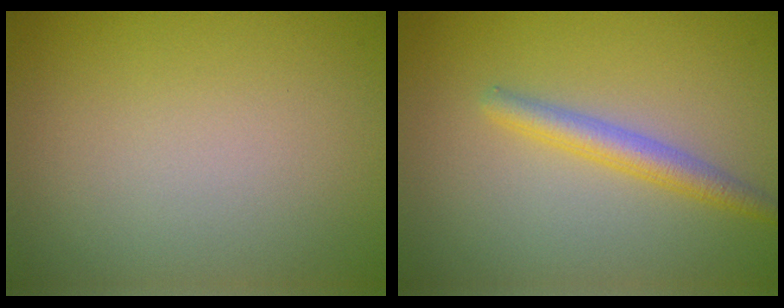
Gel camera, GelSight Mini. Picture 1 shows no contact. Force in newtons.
{"total": 2.5, "press": 2.5, "slide": 0.2}